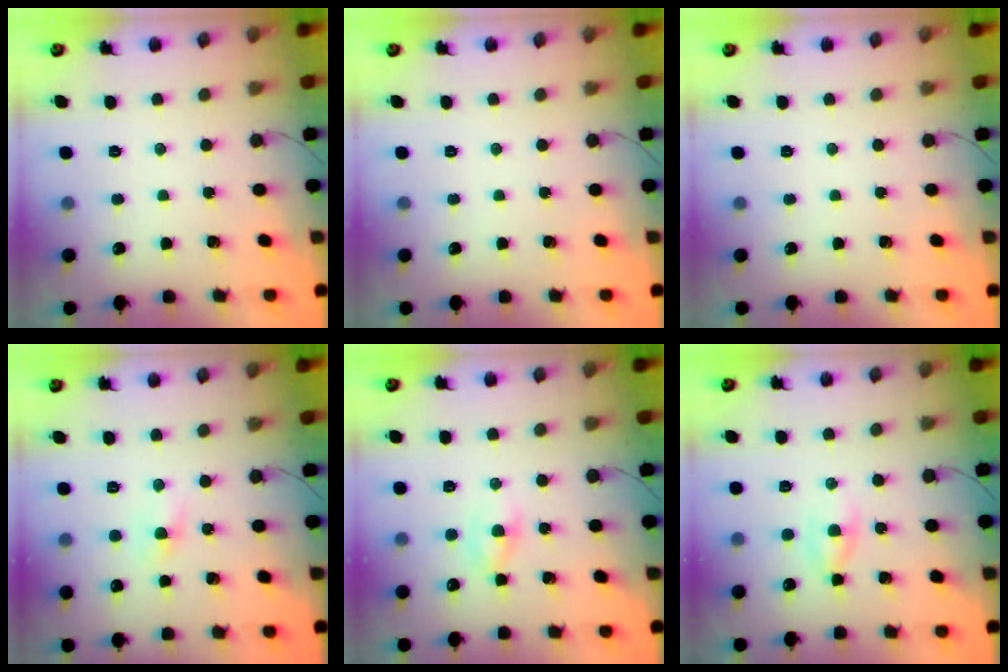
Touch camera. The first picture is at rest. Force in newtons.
{"total": 0.0}
{"total": 0.0}
{"total": 1.4, "press": 1.1, "slide": 0.8}
{"total": 2.9, "press": 2.7, "slide": 1.0}
{"total": 2.1, "press": 2.0, "slide": 0.8}